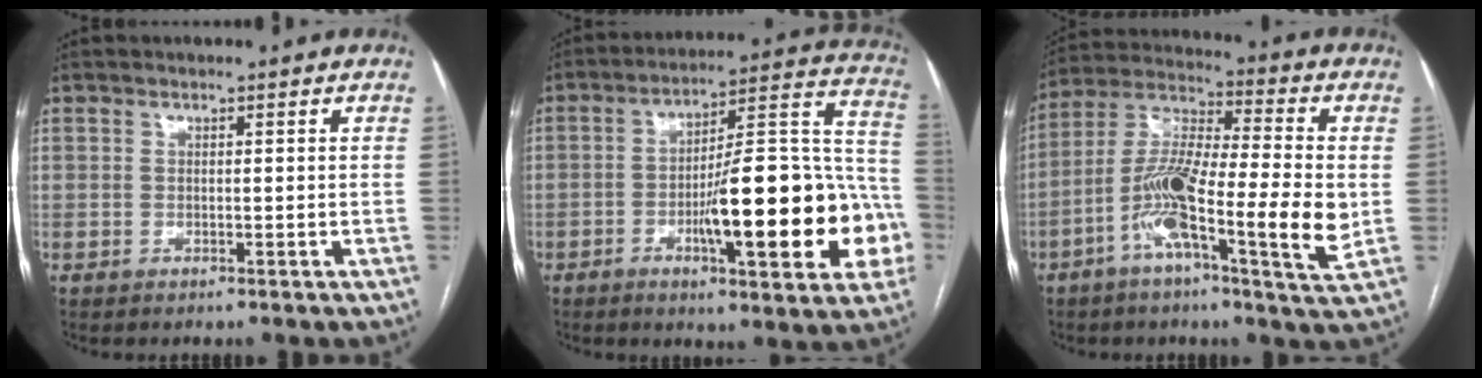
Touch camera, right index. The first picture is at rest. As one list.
[{"total": 22.8, "force": [-6.1, 4.6, 21.5], "torque": [-0.249, 0.030, -0.077]}, {"total": 16.6, "force": [-4.0, 1.9, 16.0], "torque": [-0.301, -0.001, -0.077]}]